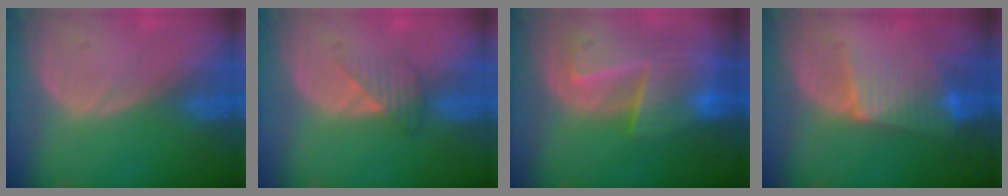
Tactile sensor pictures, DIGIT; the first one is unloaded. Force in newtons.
{"total": 3.5, "press": 3.2, "slide": 1.4}
{"total": 9.6, "press": 8.4, "slide": 4.6}
{"total": 6.7, "press": 6.1, "slide": 2.7}